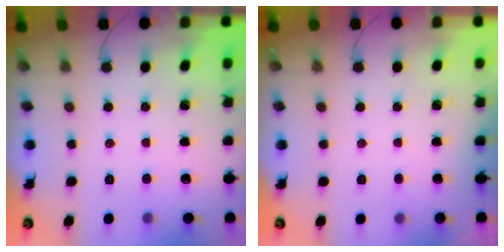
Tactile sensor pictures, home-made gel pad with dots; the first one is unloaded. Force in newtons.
{"total": 0.0}